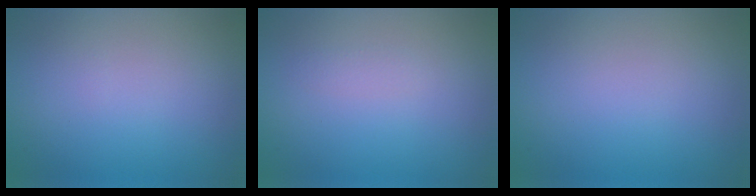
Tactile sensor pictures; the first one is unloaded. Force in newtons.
{"total": 0.6, "press": 0.6, "slide": 0.0}
{"total": 0.0}